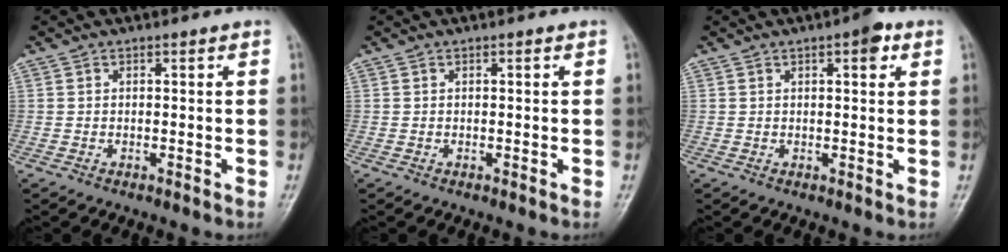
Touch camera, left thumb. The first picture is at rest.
{"total": 0.0}
{"total": 3.4, "force": [1.6, 1.2, 2.8], "torque": [-0.030, -0.001, 0.017]}